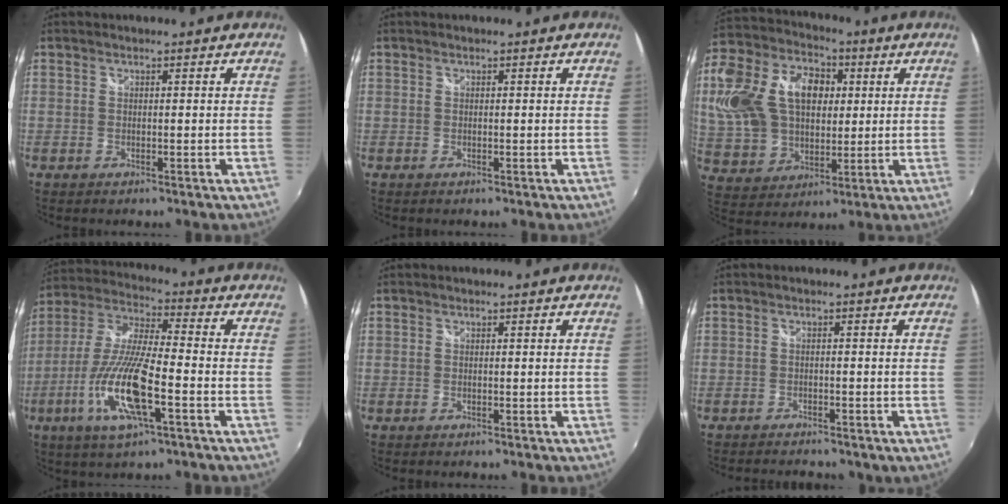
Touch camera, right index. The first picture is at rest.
{"total": 0.0}
{"total": 23.0, "force": [4.4, 16.4, 15.5], "torque": [-0.353, 0.048, 0.089]}
{"total": 16.2, "force": [-6.0, 3.2, 14.7], "torque": [-0.311, -0.017, -0.120]}
{"total": 0.0}
{"total": 5.3, "force": [-4.5, 1.6, 2.4], "torque": [-0.055, -0.015, -0.065]}